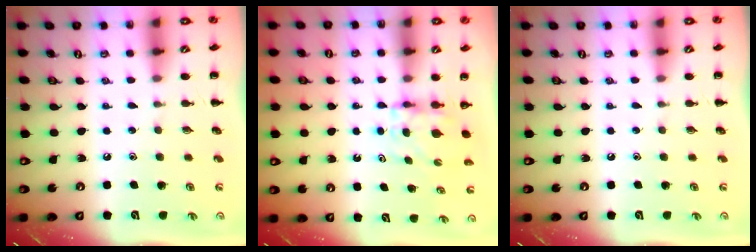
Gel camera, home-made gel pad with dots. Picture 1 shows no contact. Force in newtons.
{"total": 6.3, "press": 6.3, "slide": 0.7}
{"total": 0.0}